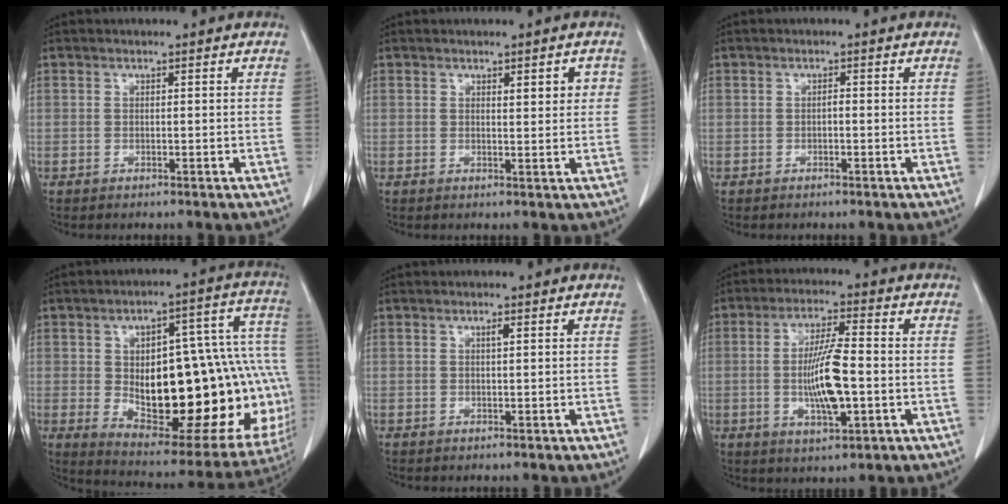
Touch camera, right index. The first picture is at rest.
{"total": 2.8, "force": [1.1, 0.9, 2.4], "torque": [-0.031, 0.001, 0.016]}
{"total": 0.5, "force": [-0.2, 0.2, 0.4], "torque": [-0.008, 0.003, -0.004]}
{"total": 32.0, "force": [-3.4, 12.0, 29.5], "torque": [-0.343, 0.040, -0.016]}
{"total": 0.7, "force": [0.3, 0.1, 0.7], "torque": [-0.015, 0.001, 0.005]}
{"total": 9.5, "force": [-1.3, 1.7, 9.2], "torque": [-0.173, -0.001, -0.021]}